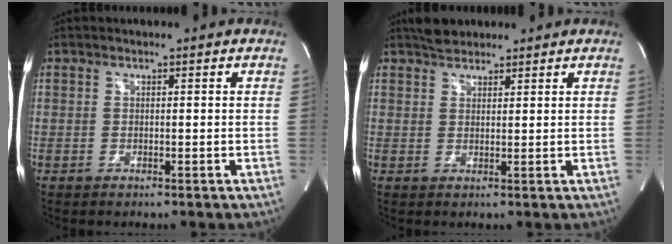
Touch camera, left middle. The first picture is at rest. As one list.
[{"total": 3.3, "force": [2.9, 1.3, 0.8], "torque": [-0.022, 0.015, 0.050]}]